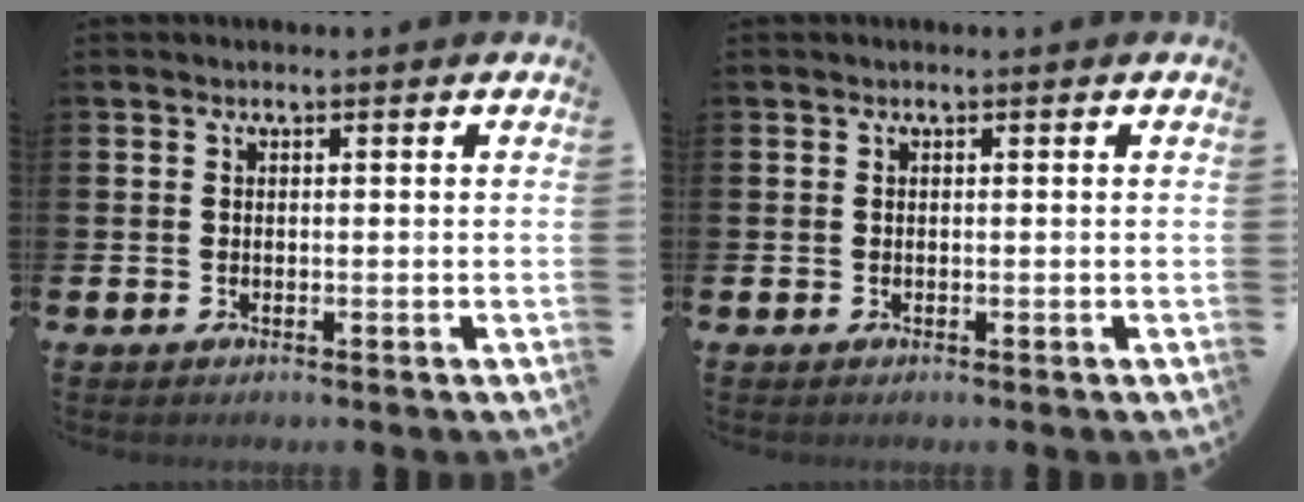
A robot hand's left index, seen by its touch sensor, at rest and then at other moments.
{"total": 0.0}